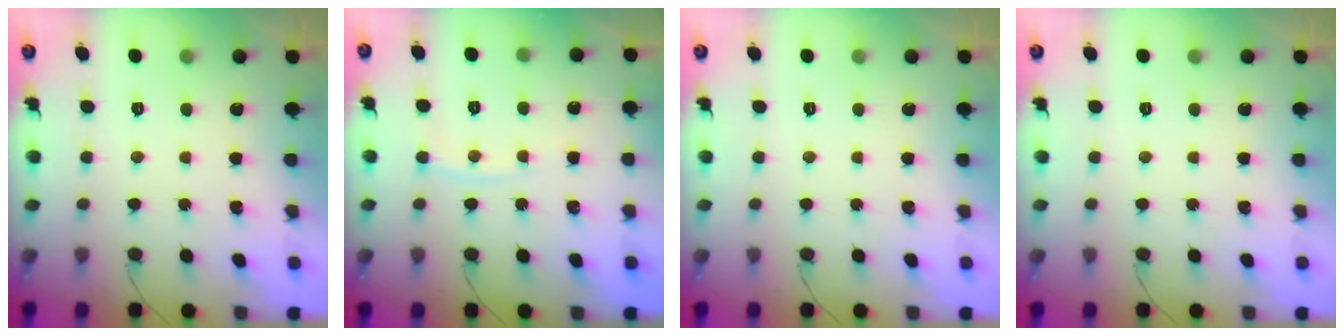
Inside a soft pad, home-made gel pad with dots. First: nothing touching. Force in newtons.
{"total": 4.5, "press": 4.4, "slide": 0.5}
{"total": 0.0}
{"total": 0.0}